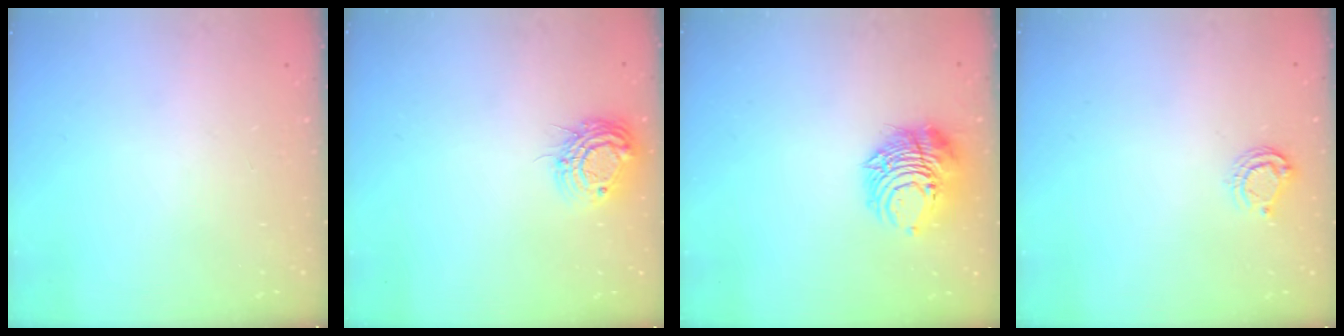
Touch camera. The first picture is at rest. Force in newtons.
{"total": 11.0, "press": 11.0, "slide": 1.0}
{"total": 9.5, "press": 9.4, "slide": 1.3}
{"total": 5.7, "press": 5.7, "slide": 0.5}